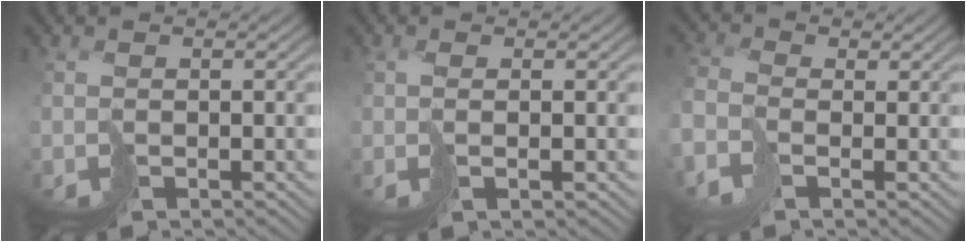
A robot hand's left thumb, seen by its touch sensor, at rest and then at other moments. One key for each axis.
{"total": 1.9, "fx": 0.0, "fy": 0.3, "fz": 1.9, "tx": -0.041, "ty": -0.002, "tz": -0.001}
{"total": 3.9, "fx": -1.6, "fy": 2.2, "fz": 2.7, "tx": -0.081, "ty": -0.007, "tz": -0.048}